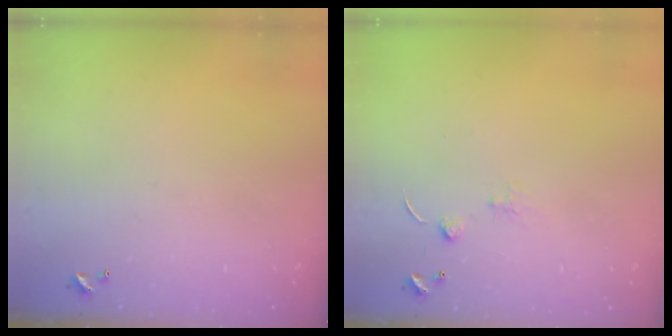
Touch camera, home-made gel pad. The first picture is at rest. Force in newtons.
{"total": 0.9, "press": 0.9, "slide": 0.3}